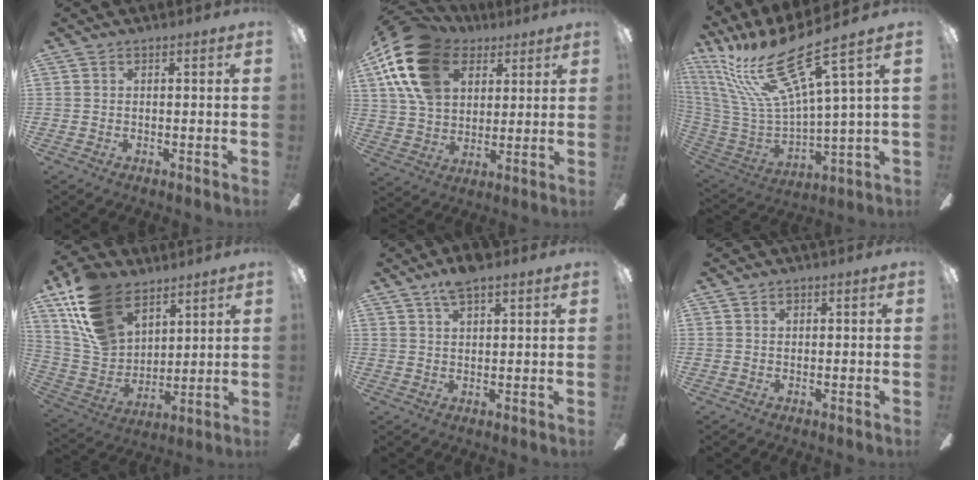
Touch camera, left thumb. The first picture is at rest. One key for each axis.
{"total": 19.7, "fx": 9.4, "fy": 13.4, "fz": 11.0, "tx": -0.244, "ty": -0.027, "tz": 0.174}
{"total": 25.4, "fx": 14.7, "fy": 6.7, "fz": 19.6, "tx": -0.411, "ty": -0.091, "tz": 0.240}
{"total": 17.5, "fx": 11.6, "fy": 10.6, "fz": 7.8, "tx": -0.186, "ty": -0.046, "tz": 0.226}
{"total": 5.8, "fx": 4.4, "fy": 1.5, "fz": 3.3, "tx": -0.065, "ty": -0.014, "tz": 0.078}
{"total": 0.8, "fx": 0.4, "fy": 0.6, "fz": 0.3, "tx": -0.006, "ty": 0.002, "tz": 0.008}